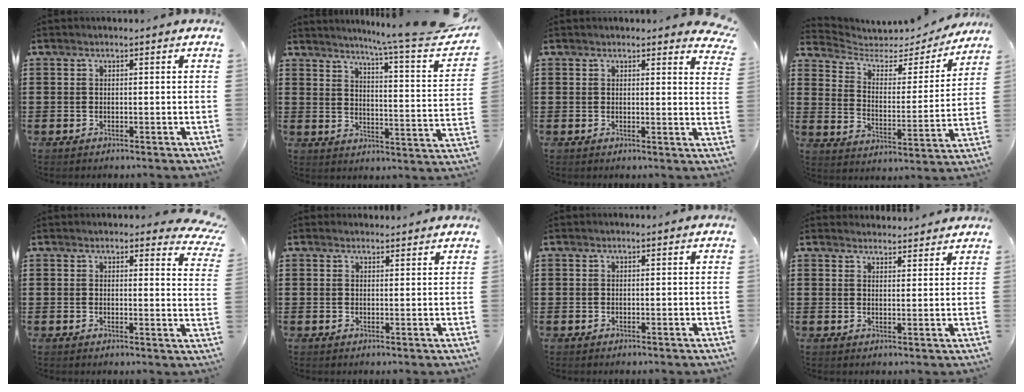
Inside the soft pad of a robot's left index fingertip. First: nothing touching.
{"total": 7.1, "force": [6.0, -1.0, 3.6], "torque": [-0.073, -0.058, 0.089]}
{"total": 2.1, "force": [2.0, 0.2, 0.5], "torque": [-0.002, -0.010, 0.036]}
{"total": 3.8, "force": [3.0, 2.0, 1.1], "torque": [-0.045, -0.022, 0.046]}
{"total": 3.0, "force": [2.8, 0.5, 0.9], "torque": [-0.014, -0.015, 0.049]}
{"total": 1.3, "force": [1.3, 0.3, 0.0], "torque": [-0.004, 0.001, 0.025]}
{"total": 0.0}
{"total": 2.5, "force": [2.5, 0.2, -0.2], "torque": [-0.004, -0.007, 0.048]}